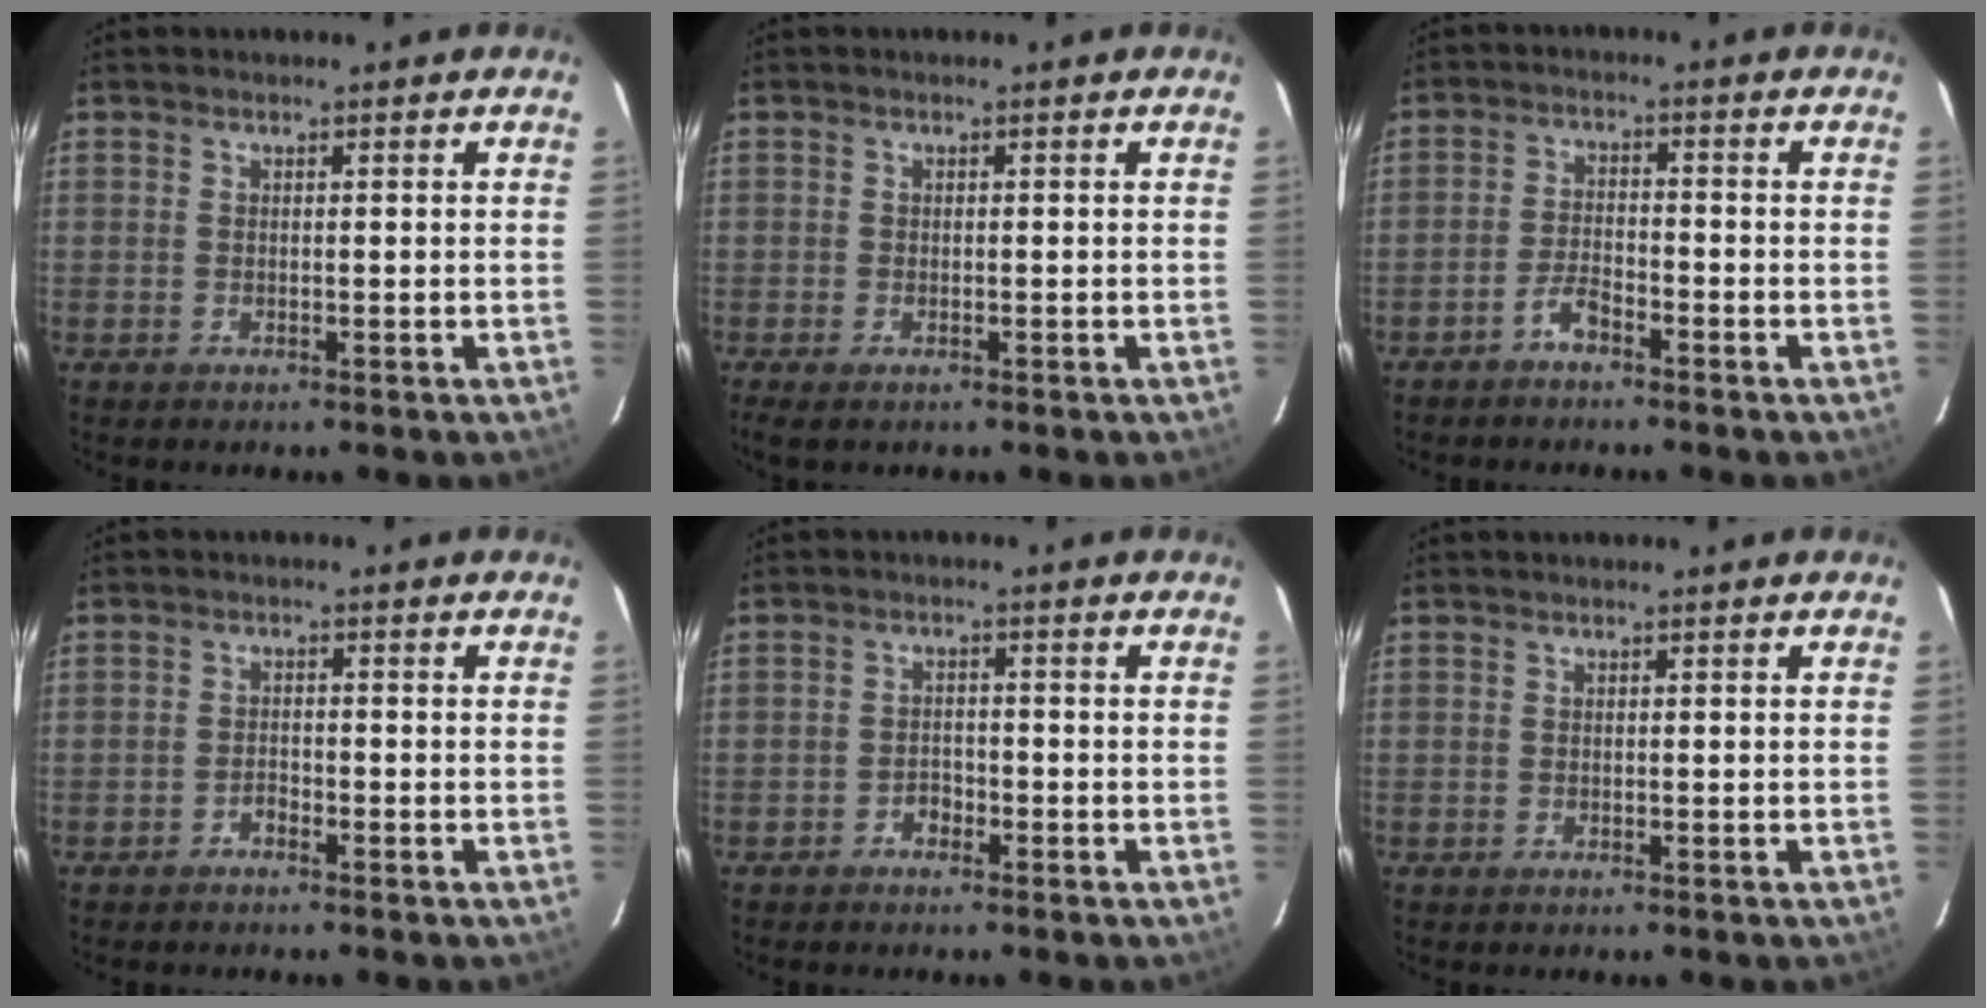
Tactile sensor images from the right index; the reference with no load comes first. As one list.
[{"total": 0.7, "force": [-0.5, 0.4, 0.4], "torque": [-0.008, -0.003, -0.008]}, {"total": 3.3, "force": [-2.7, 0.9, 1.7], "torque": [-0.048, 0.009, -0.054]}, {"total": 1.4, "force": [-1.2, 0.5, 0.3], "torque": [-0.006, 0.003, -0.023]}, {"total": 2.0, "force": [-1.5, 1.2, 0.5], "torque": [-0.010, 0.006, -0.025]}, {"total": 0.0}]